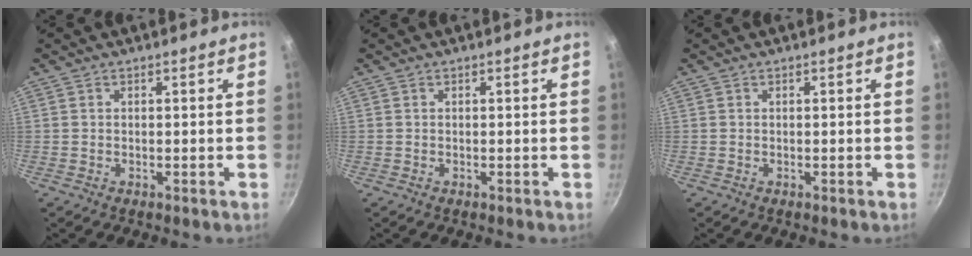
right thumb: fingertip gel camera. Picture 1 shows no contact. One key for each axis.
{"total": 0.0}
{"total": 0.0}